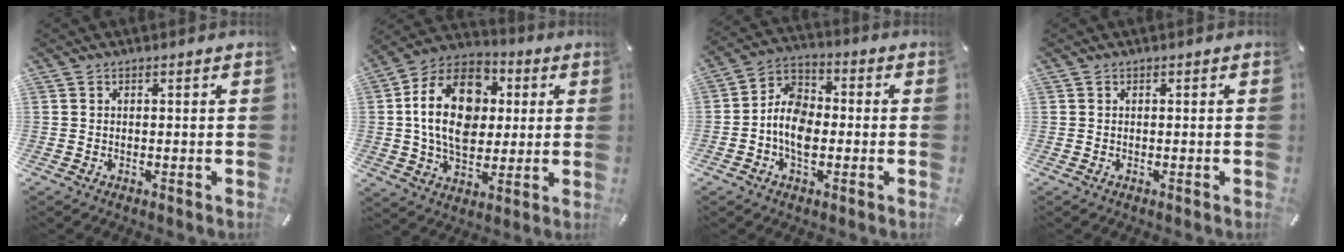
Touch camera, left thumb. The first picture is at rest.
{"total": 19.3, "force": [2.3, 14.0, 13.1], "torque": [-0.251, 0.009, 0.036]}
{"total": 8.4, "force": [-2.6, 5.7, 5.5], "torque": [-0.121, 0.018, -0.049]}
{"total": 0.0}